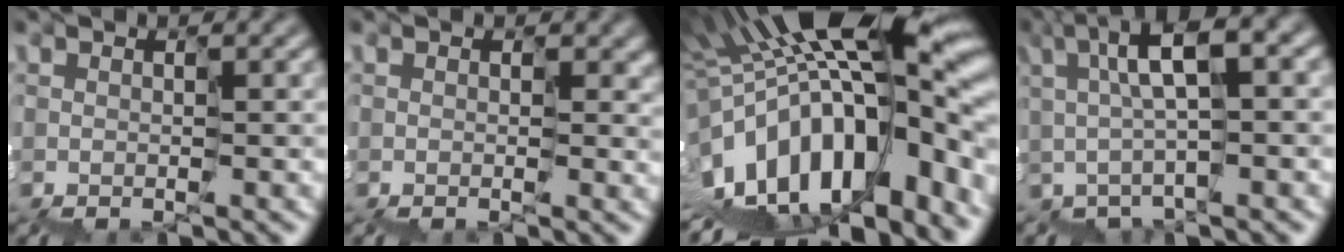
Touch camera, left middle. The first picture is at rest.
{"total": 3.9, "force": [0.8, 2.9, 2.5], "torque": [-0.027, -0.002, 0.015]}
{"total": 16.1, "force": [-2.4, 8.0, 13.8], "torque": [-0.208, 0.005, -0.043]}
{"total": 3.1, "force": [0.9, 0.1, 3.0], "torque": [-0.045, 0.025, 0.011]}